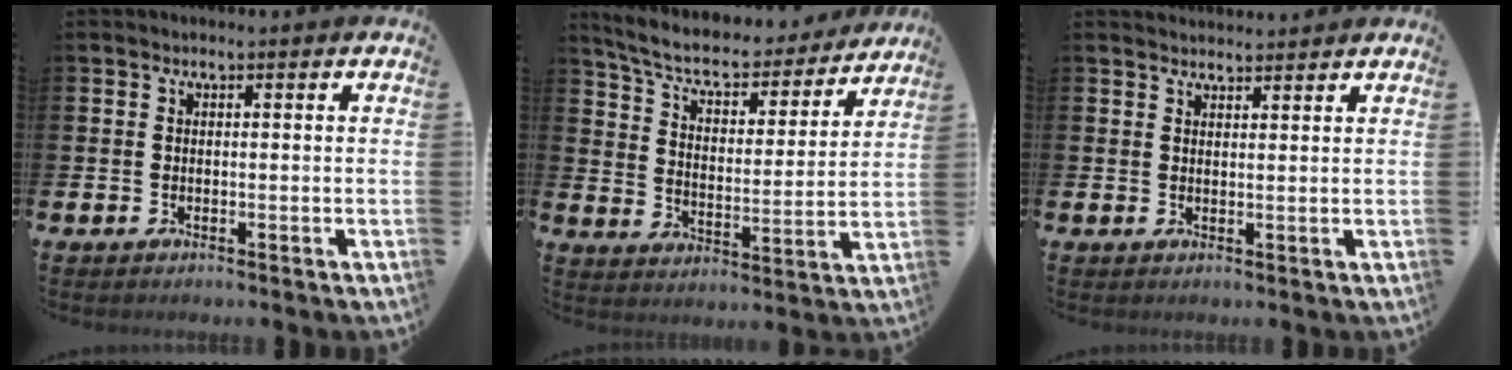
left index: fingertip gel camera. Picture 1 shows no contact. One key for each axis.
{"total": 7.2, "fx": 6.4, "fy": 1.9, "fz": 2.6, "tx": -0.086, "ty": -0.046, "tz": 0.107}
{"total": 2.2, "fx": 2.2, "fy": 0.3, "fz": 0.0, "tx": 0.009, "ty": -0.015, "tz": 0.037}